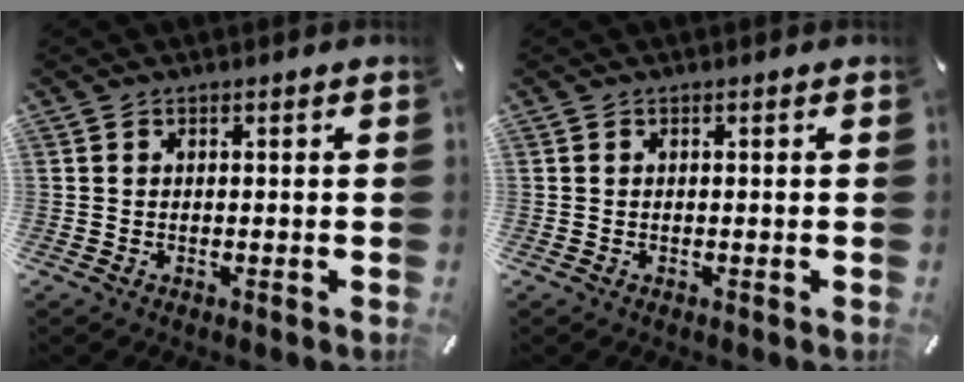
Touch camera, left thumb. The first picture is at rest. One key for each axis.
{"total": 0.0}